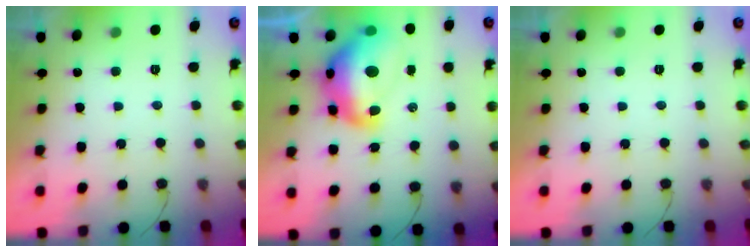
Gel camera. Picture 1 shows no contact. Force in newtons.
{"total": 17.0, "press": 16.9, "slide": 1.3}
{"total": 0.0}